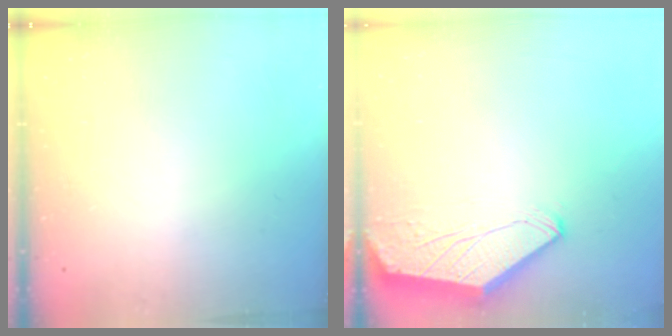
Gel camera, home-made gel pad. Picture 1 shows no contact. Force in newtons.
{"total": 0.0}